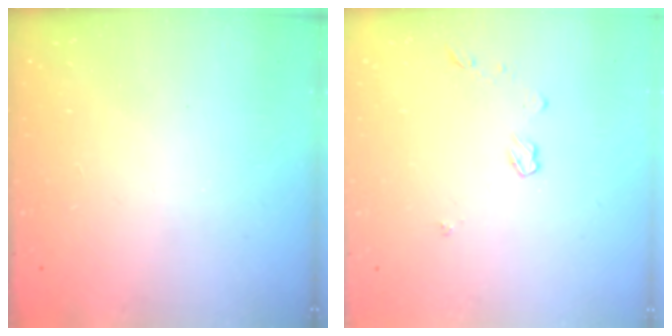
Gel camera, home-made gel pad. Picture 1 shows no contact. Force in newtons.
{"total": 3.3, "press": 3.2, "slide": 0.4}